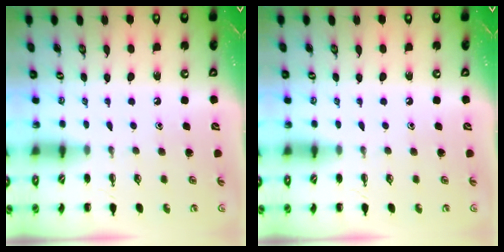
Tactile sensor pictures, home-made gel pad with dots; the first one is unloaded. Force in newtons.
{"total": 0.0}